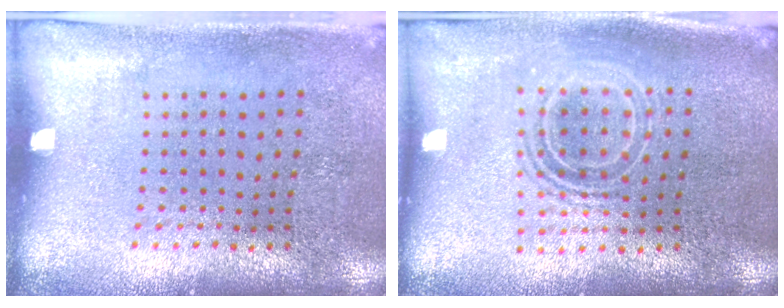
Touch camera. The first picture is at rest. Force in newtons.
{"total": 1.7, "press": 1.3, "slide": 1.0}